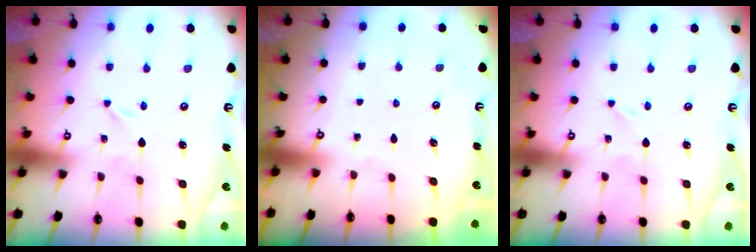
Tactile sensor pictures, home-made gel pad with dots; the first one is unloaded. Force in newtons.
{"total": 0.0}
{"total": 0.5, "press": 0.5, "slide": 0.1}